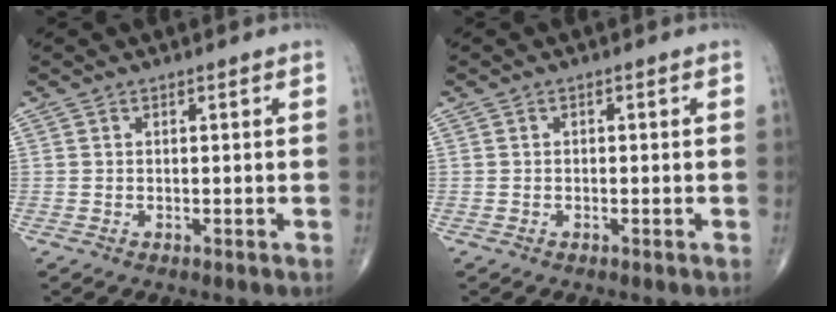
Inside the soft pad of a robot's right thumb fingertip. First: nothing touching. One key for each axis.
{"total": 0.0}